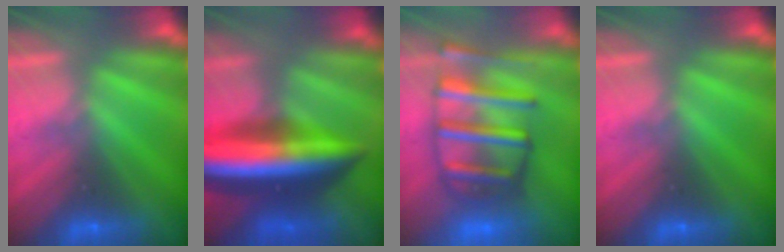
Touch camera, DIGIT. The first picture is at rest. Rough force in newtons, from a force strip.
{"total": 7.7}
{"total": 8.6}
{"total": 0.0}